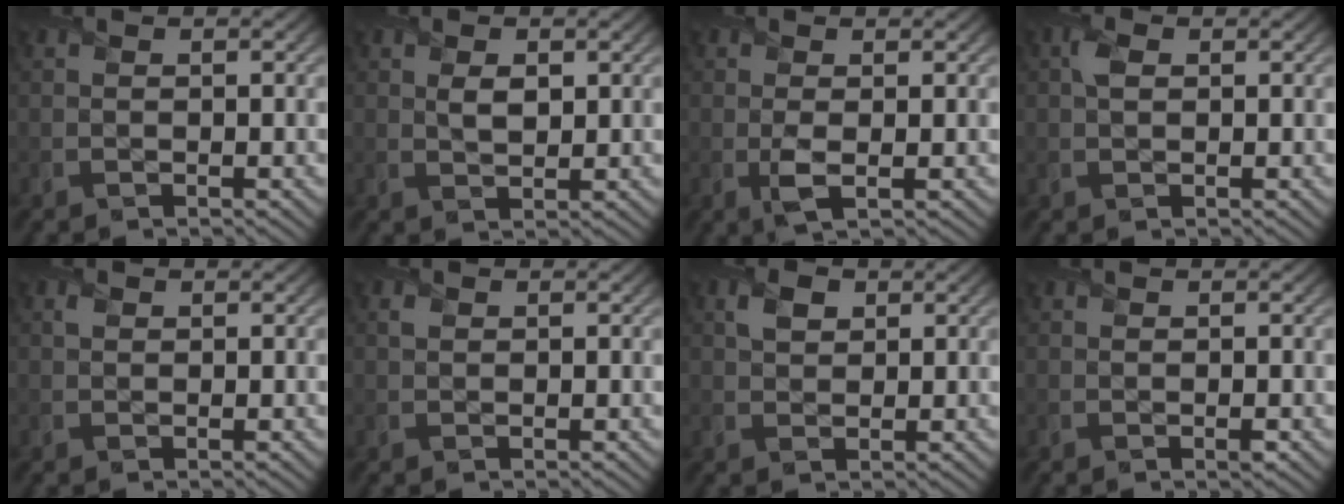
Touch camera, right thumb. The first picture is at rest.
{"total": 2.5, "force": [0.8, 1.5, 1.8], "torque": [-0.039, -0.006, 0.016]}
{"total": 2.0, "force": [0.0, 0.8, 1.8], "torque": [-0.042, -0.006, -0.002]}
{"total": 2.1, "force": [0.6, 1.4, 1.5], "torque": [-0.038, 0.005, 0.008]}
{"total": 1.0, "force": [0.4, 0.8, 0.3], "torque": [-0.009, -0.002, 0.005]}
{"total": 0.9, "force": [0.3, 0.8, 0.4], "torque": [-0.011, -0.002, 0.005]}
{"total": 2.7, "force": [1.1, 2.0, 1.5], "torque": [-0.036, 0.002, 0.019]}
{"total": 0.7, "force": [-0.2, 0.4, 0.5], "torque": [-0.008, -0.006, -0.003]}